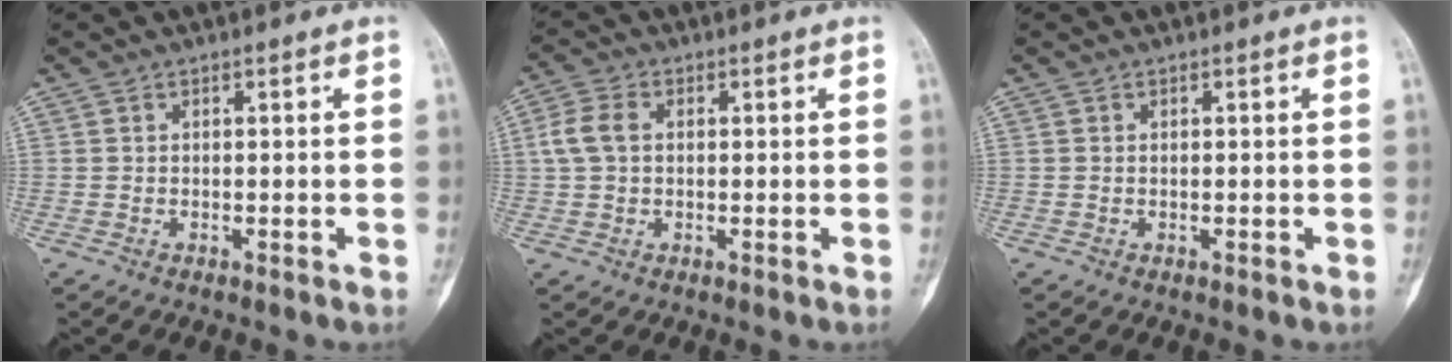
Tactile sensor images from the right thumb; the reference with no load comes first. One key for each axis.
{"total": 5.0, "fx": 0.7, "fy": 3.5, "fz": 3.6, "tx": -0.084, "ty": 0.013, "tz": 0.010}
{"total": 0.0}